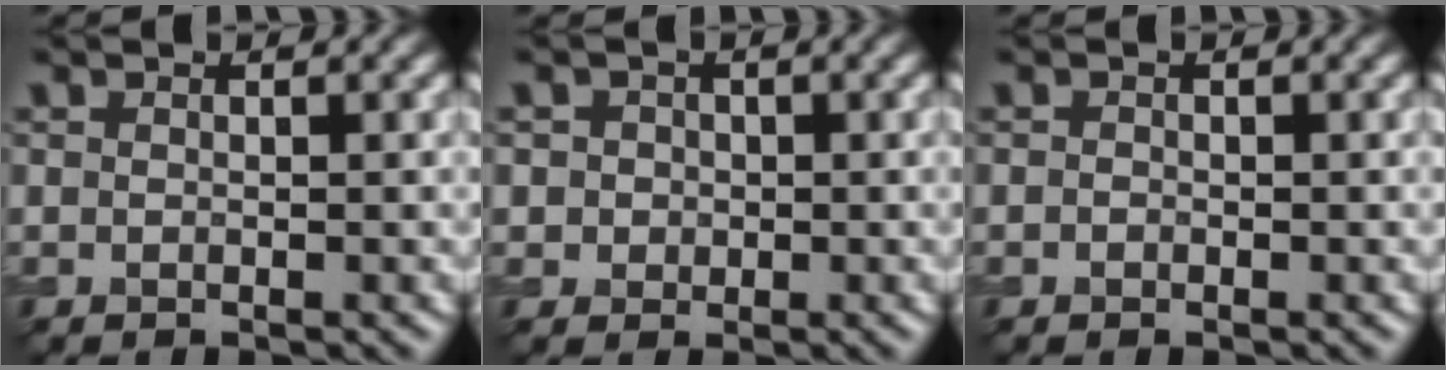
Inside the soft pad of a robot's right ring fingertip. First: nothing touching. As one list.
[{"total": 2.6, "force": [0.8, 2.3, 0.7], "torque": [0.008, 0.017, -0.004]}, {"total": 0.0}]